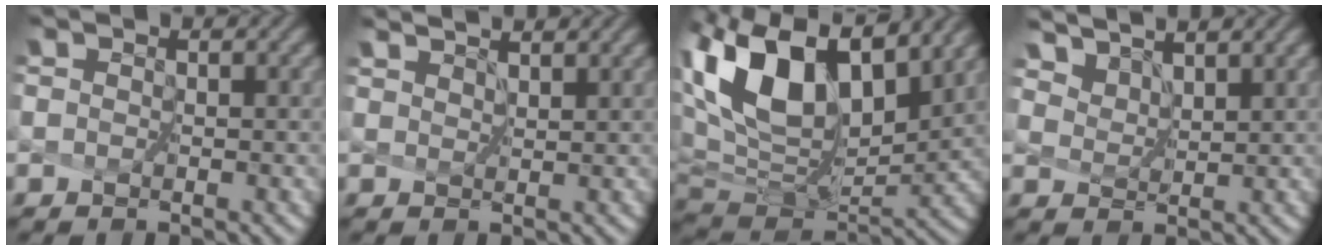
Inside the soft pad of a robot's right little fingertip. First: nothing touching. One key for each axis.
{"total": 2.7, "fx": 2.5, "fy": 0.2, "fz": 0.9, "tx": -0.032, "ty": 0.005, "tz": 0.047}
{"total": 12.5, "fx": 5.7, "fy": 6.4, "fz": 9.1, "tx": -0.182, "ty": 0.013, "tz": 0.120}
{"total": 5.8, "fx": 5.4, "fy": 1.7, "fz": 1.5, "tx": -0.071, "ty": -0.015, "tz": 0.115}